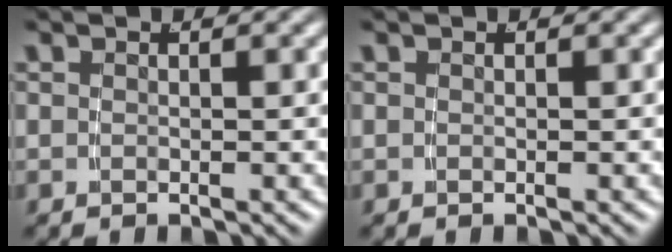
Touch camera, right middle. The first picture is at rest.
{"total": 0.0}